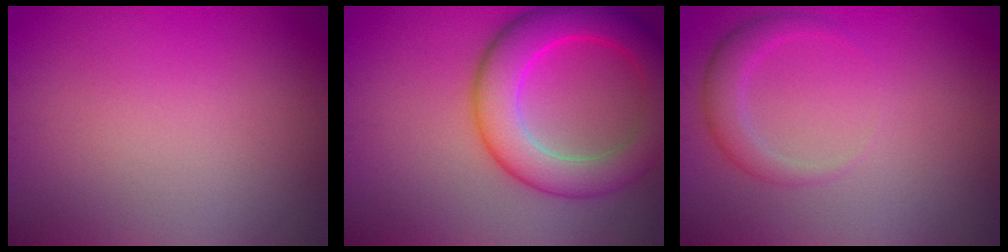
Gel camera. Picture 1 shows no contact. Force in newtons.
{"total": 7.7, "press": 7.7, "slide": 0.2}
{"total": 2.2, "press": 2.2, "slide": 0.2}